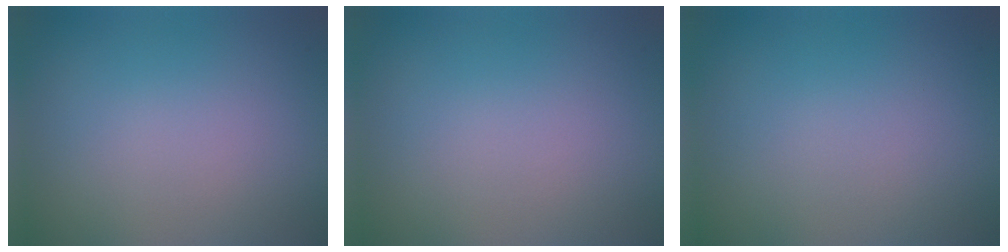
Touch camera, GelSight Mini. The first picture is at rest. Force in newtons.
{"total": 0.0}
{"total": 0.0}